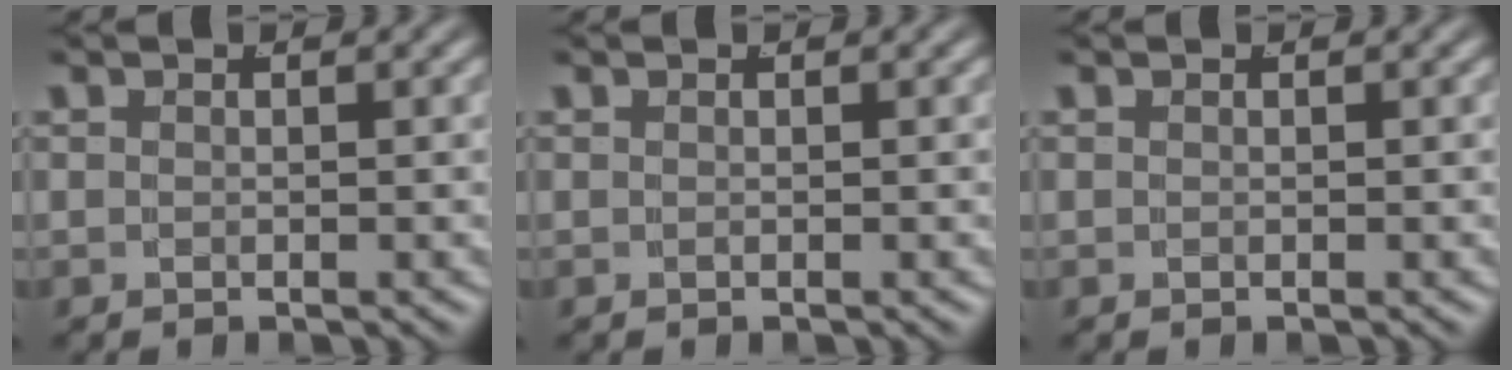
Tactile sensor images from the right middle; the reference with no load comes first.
{"total": 0.0}
{"total": 0.0}